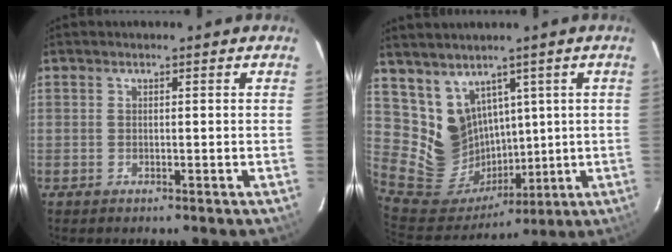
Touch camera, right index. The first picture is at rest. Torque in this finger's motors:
{"motor_torque": [0.72, 0.61, 0.33, 0.02]}